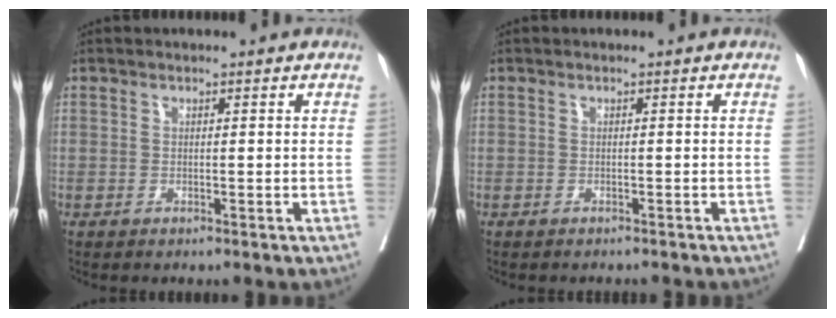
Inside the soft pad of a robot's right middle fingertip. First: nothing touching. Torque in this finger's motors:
{"motor_torque": [0.16, -0.19, -0.03, -0.01]}